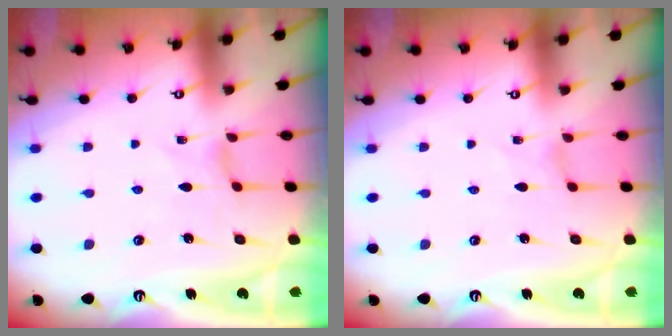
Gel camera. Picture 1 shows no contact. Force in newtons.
{"total": 0.0}